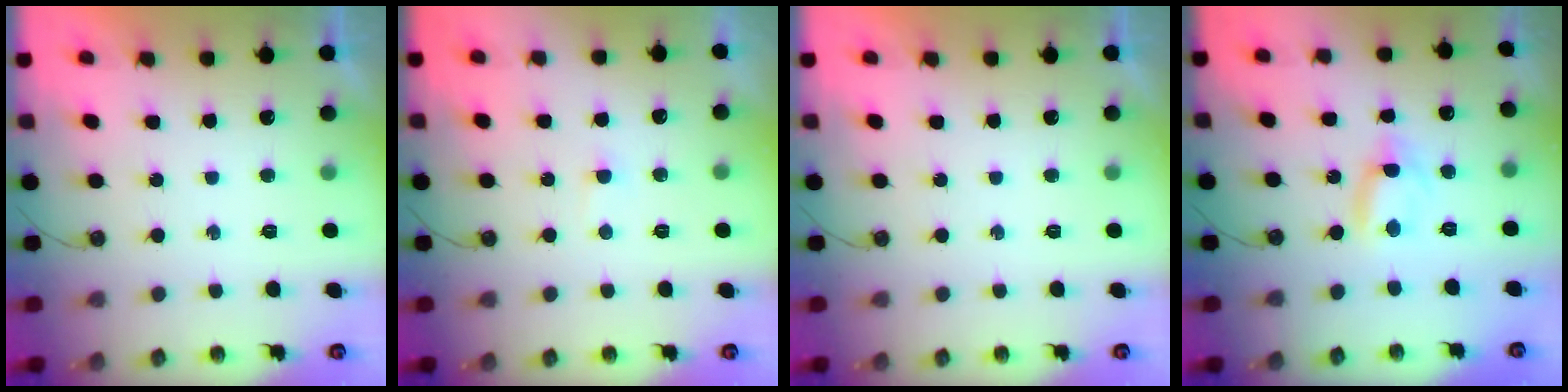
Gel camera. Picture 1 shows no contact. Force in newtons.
{"total": 1.4, "press": 1.4, "slide": 0.3}
{"total": 0.0}
{"total": 2.8, "press": 2.8, "slide": 0.2}